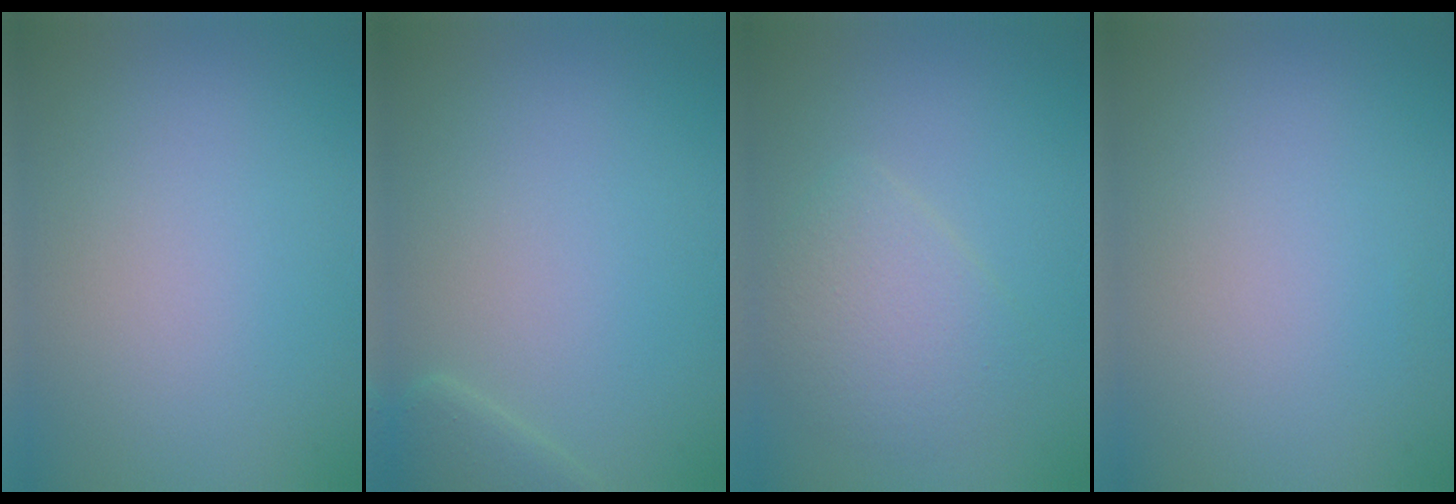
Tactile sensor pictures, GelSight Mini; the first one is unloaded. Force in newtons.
{"total": 1.8, "press": 1.8, "slide": 0.1}
{"total": 3.1, "press": 3.1, "slide": 0.1}
{"total": 0.0}